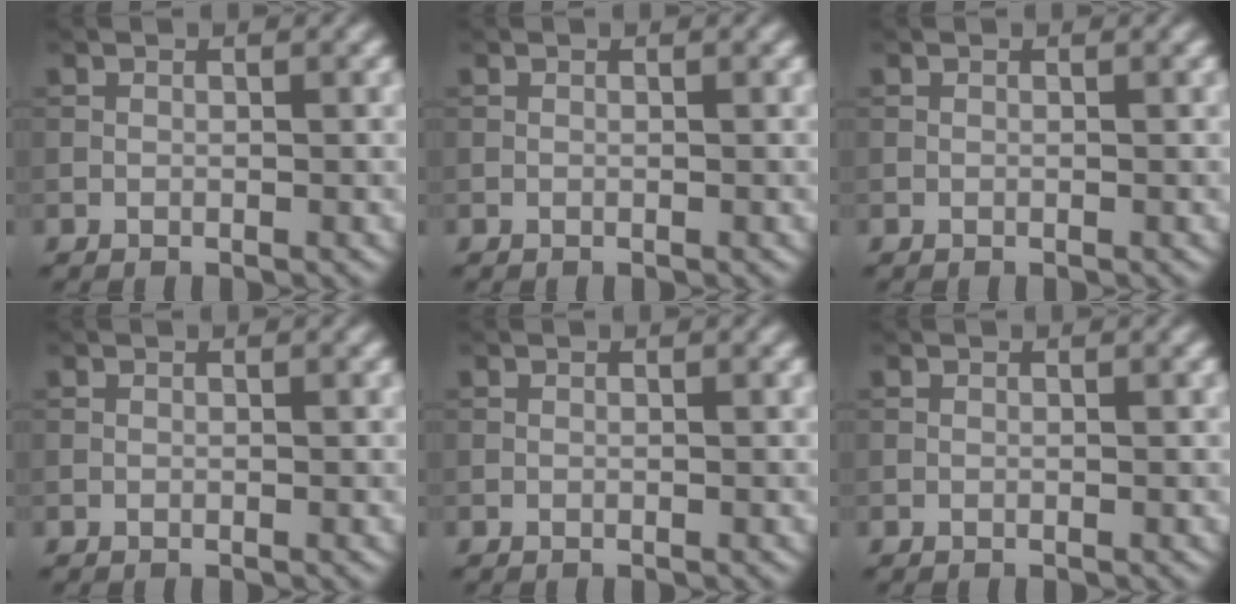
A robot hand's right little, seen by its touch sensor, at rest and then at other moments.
{"total": 0.0}
{"total": 0.0}
{"total": 0.0}
{"total": 0.0}
{"total": 0.0}